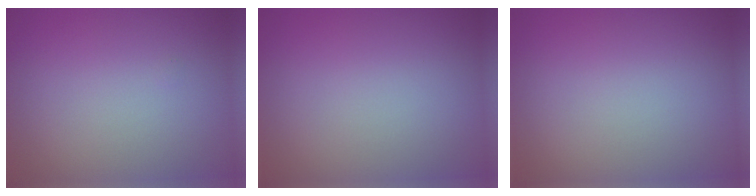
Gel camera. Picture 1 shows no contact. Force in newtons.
{"total": 0.0}
{"total": 0.0}